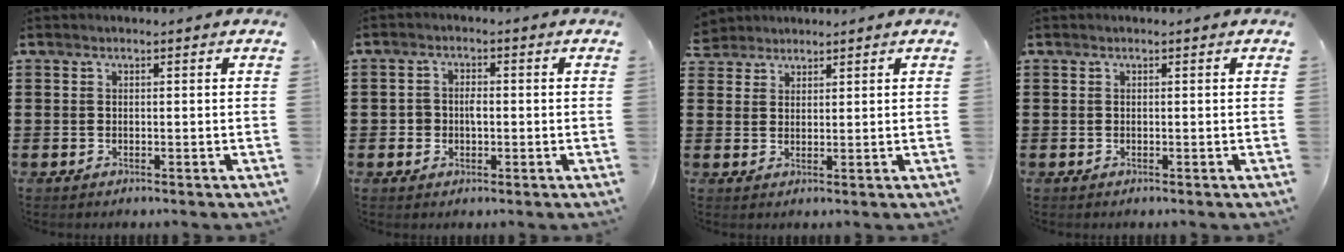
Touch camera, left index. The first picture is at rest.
{"total": 2.1, "force": [-0.4, 1.6, 1.3], "torque": [-0.029, 0.005, -0.011]}
{"total": 2.5, "force": [2.2, 1.1, -0.2], "torque": [-0.007, 0.004, 0.043]}
{"total": 0.0}